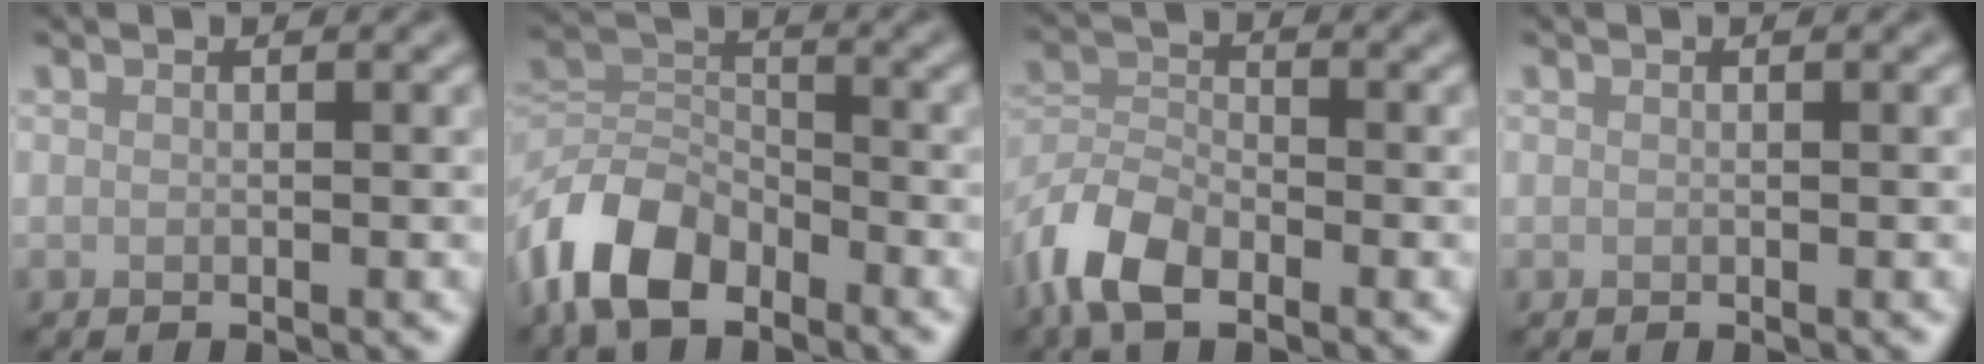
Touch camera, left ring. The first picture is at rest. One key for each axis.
{"total": 7.5, "fx": -4.8, "fy": 4.0, "fz": 4.1, "tx": -0.081, "ty": 0.004, "tz": -0.107}
{"total": 5.9, "fx": -3.9, "fy": 3.0, "fz": 3.4, "tx": -0.067, "ty": 0.000, "tz": -0.088}
{"total": 0.0}